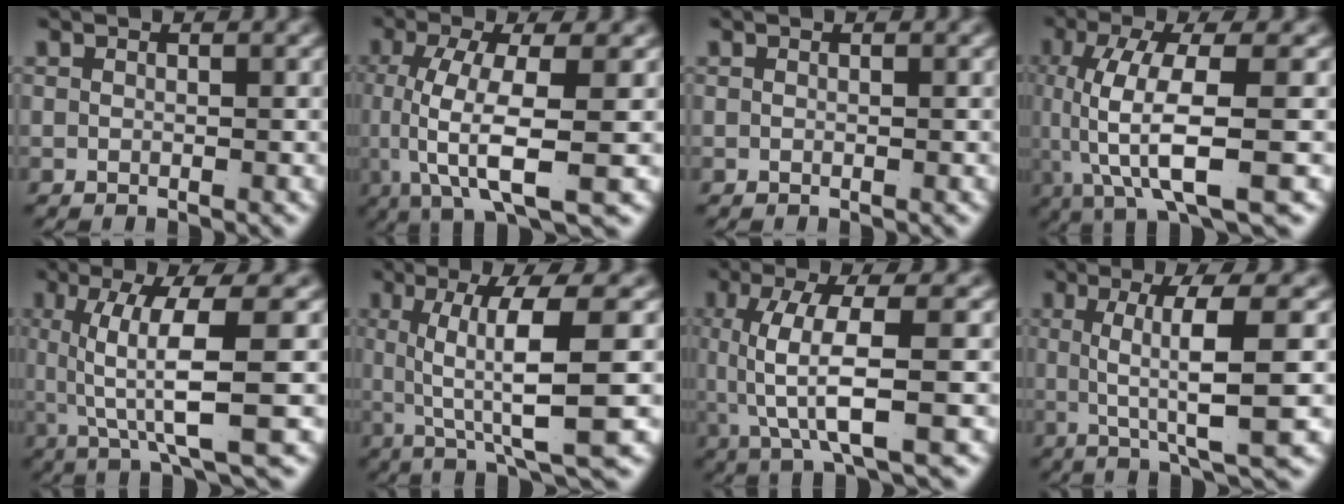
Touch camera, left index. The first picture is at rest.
{"total": 7.5, "force": [-1.5, 2.5, 6.9], "torque": [-0.155, -0.039, -0.003]}
{"total": 0.0}
{"total": 8.4, "force": [-0.9, 3.2, 7.7], "torque": [-0.165, -0.032, 0.003]}
{"total": 7.1, "force": [0.3, 1.2, 7.0], "torque": [-0.112, -0.008, 0.012]}
{"total": 7.4, "force": [0.7, 0.5, 7.3], "torque": [-0.109, -0.010, 0.021]}
{"total": 6.6, "force": [-0.4, 1.6, 6.4], "torque": [-0.127, -0.015, 0.005]}
{"total": 6.2, "force": [0.5, -0.2, 6.2], "torque": [-0.095, -0.012, 0.017]}